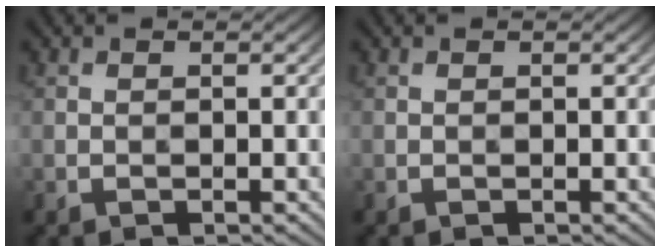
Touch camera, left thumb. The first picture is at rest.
{"total": 0.0}